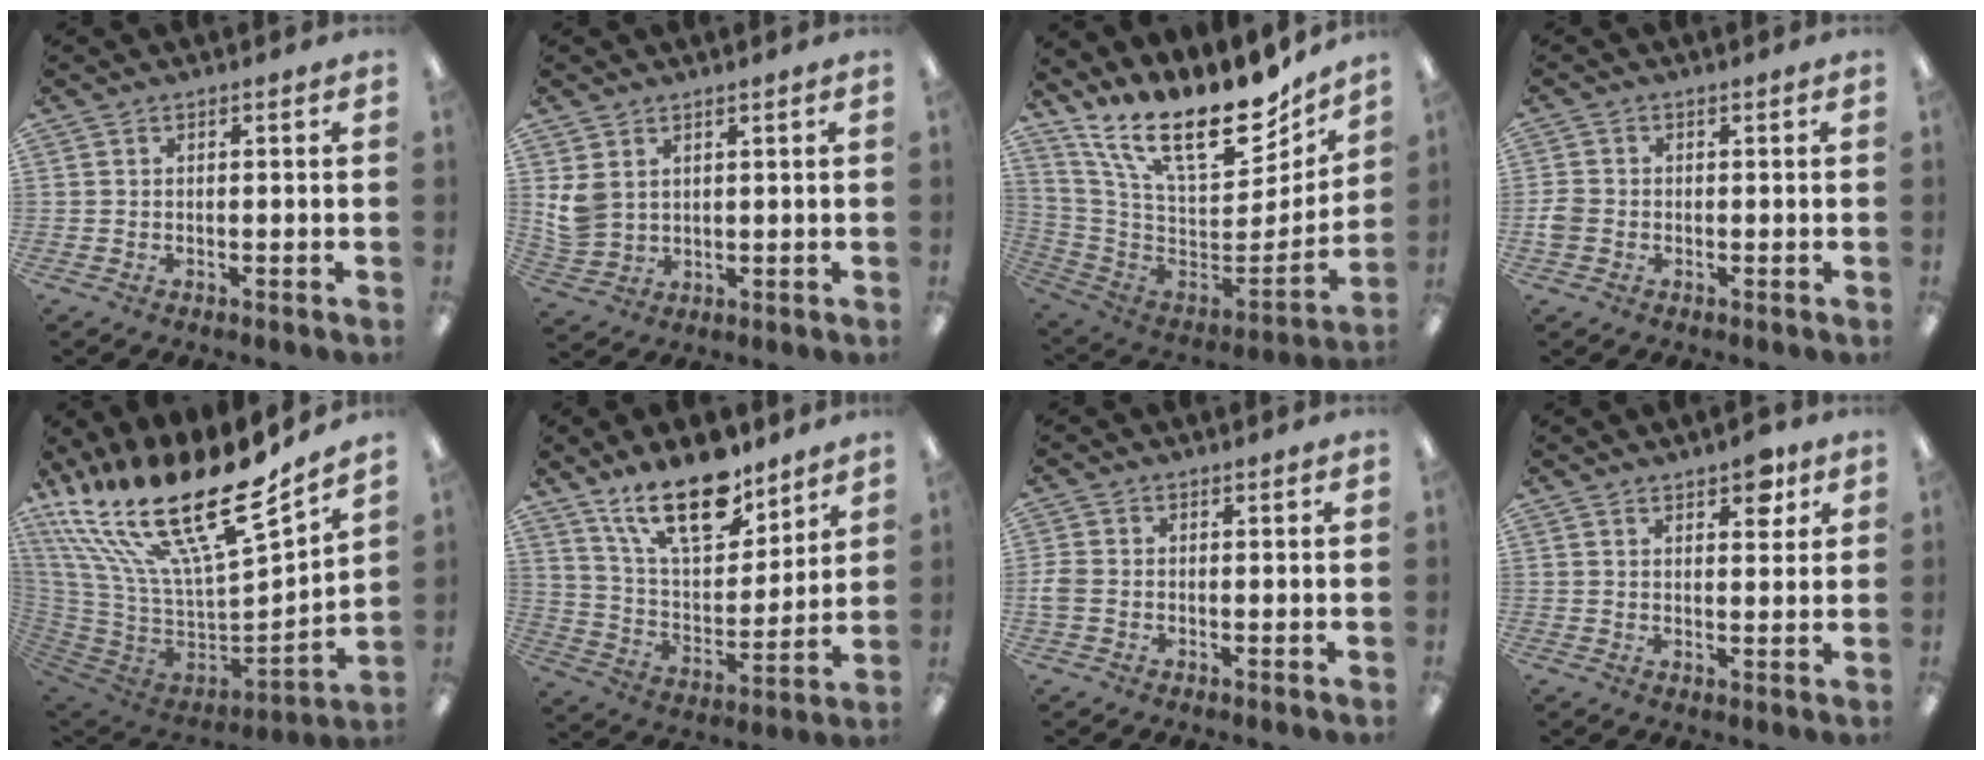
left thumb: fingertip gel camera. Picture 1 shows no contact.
{"total": 5.5, "force": [2.7, 4.2, 2.4], "torque": [-0.045, -0.004, 0.056]}
{"total": 22.6, "force": [14.7, 9.0, 14.7], "torque": [-0.226, -0.110, 0.256]}
{"total": 3.0, "force": [-0.7, 2.6, 1.4], "torque": [-0.020, 0.008, -0.011]}
{"total": 28.0, "force": [17.4, 9.3, 19.9], "torque": [-0.359, -0.140, 0.303]}
{"total": 20.3, "force": [14.4, 8.8, 11.3], "torque": [-0.197, -0.076, 0.252]}
{"total": 2.7, "force": [-0.4, 2.0, 1.7], "torque": [-0.035, 0.003, -0.008]}
{"total": 5.5, "force": [3.8, 2.6, 3.0], "torque": [-0.026, -0.015, 0.061]}